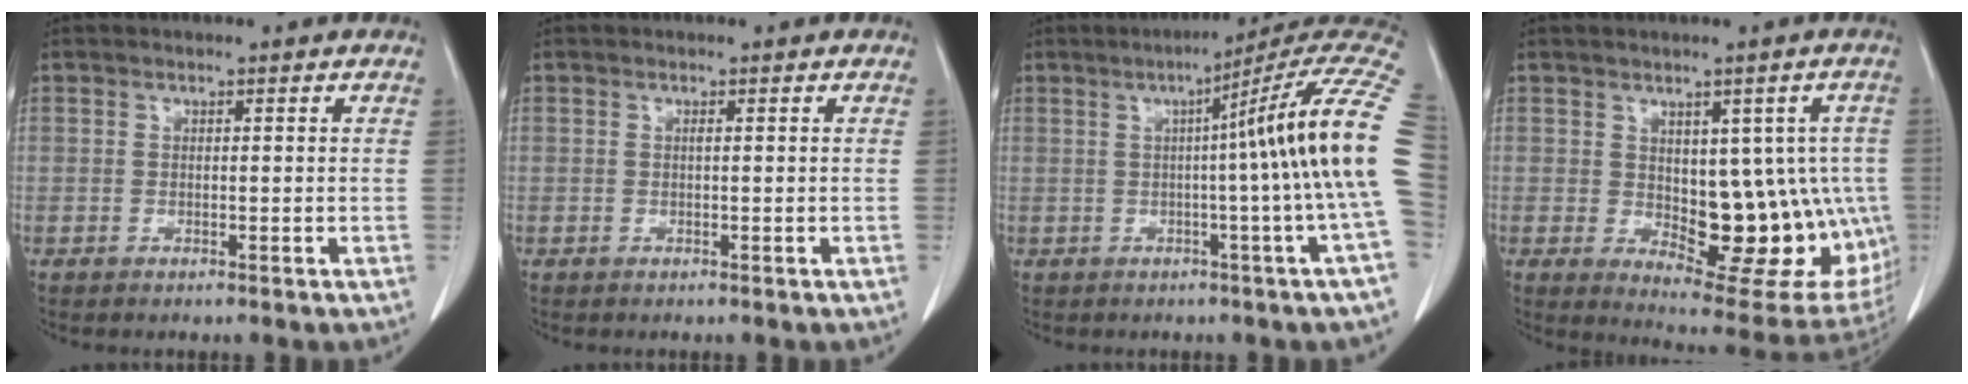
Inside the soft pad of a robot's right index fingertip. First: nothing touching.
{"total": 0.0}
{"total": 16.2, "force": [1.0, -2.6, 15.9], "torque": [-0.177, 0.022, 0.000]}
{"total": 16.8, "force": [-1.8, 8.1, 14.6], "torque": [-0.149, 0.005, 0.005]}